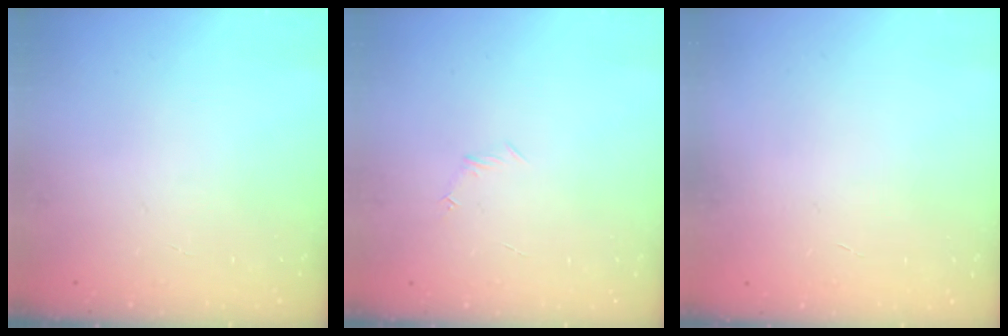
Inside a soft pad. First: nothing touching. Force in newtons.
{"total": 3.9, "press": 3.7, "slide": 1.0}
{"total": 0.6, "press": 0.6, "slide": 0.2}